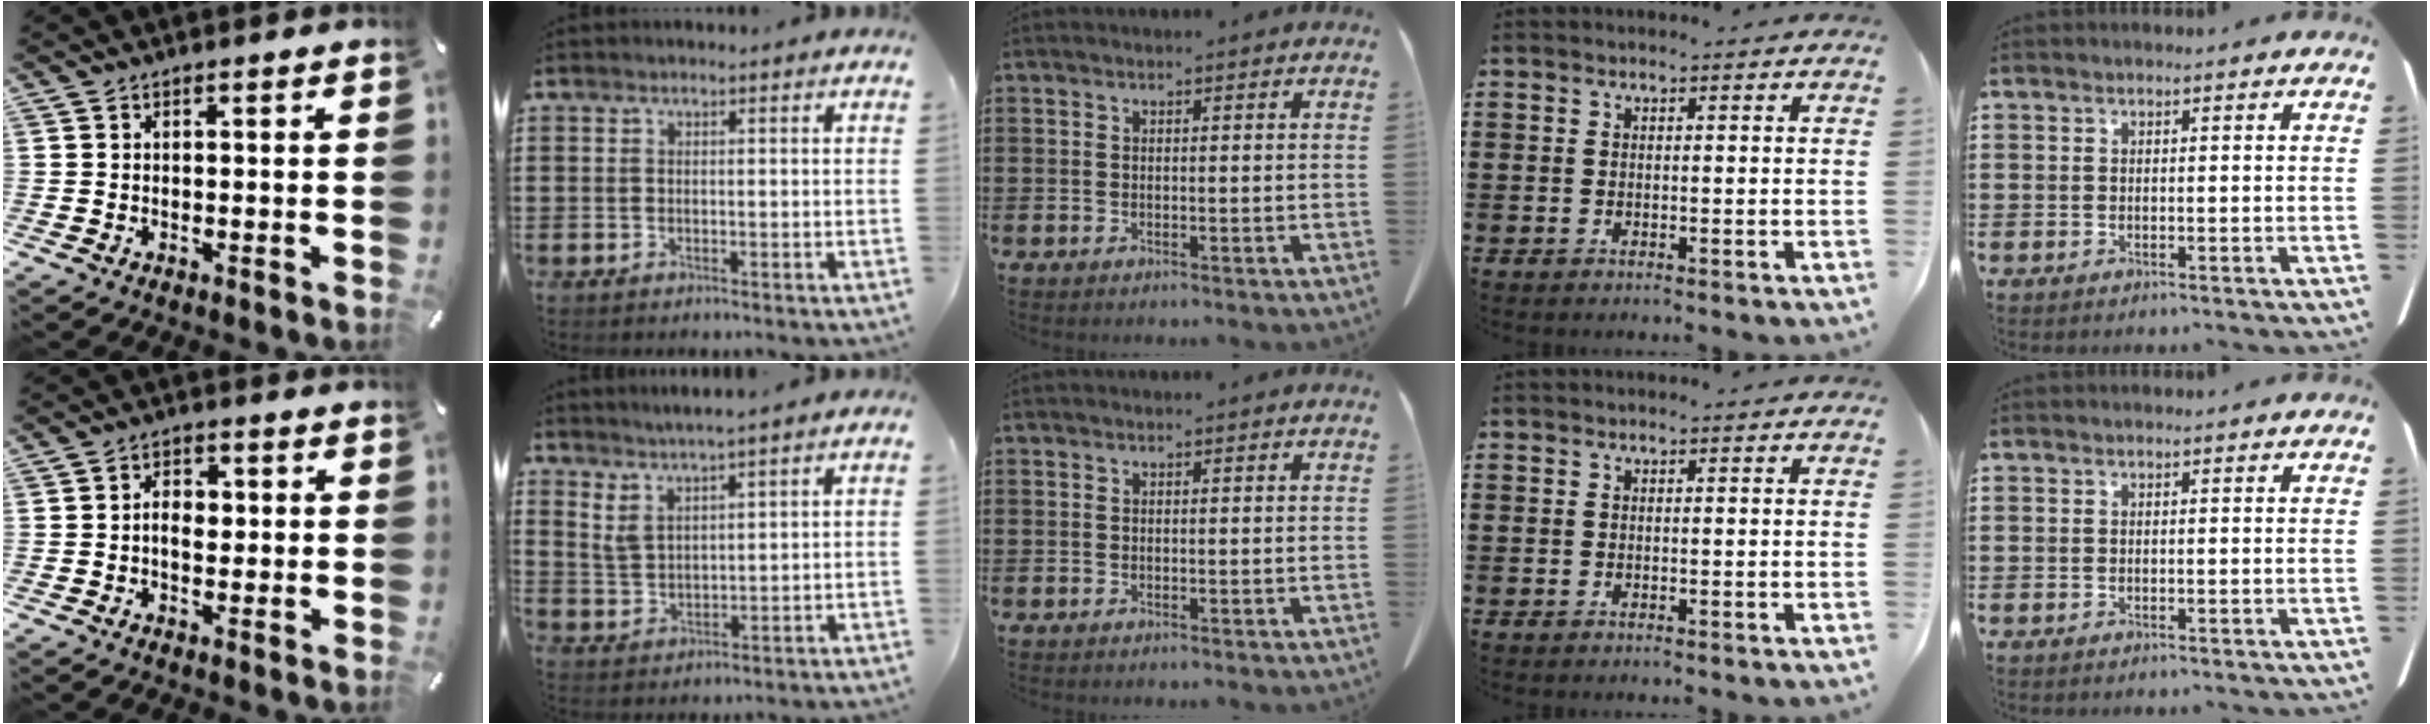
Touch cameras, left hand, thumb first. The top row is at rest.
{"thumb": {"total": 4.4, "force": [-0.4, 2.8, 3.4], "torque": [-0.055, 0.006, -0.010]}, "index": {"total": 3.4, "force": [2.8, 0.5, 1.8], "torque": [-0.045, -0.009, 0.051]}}